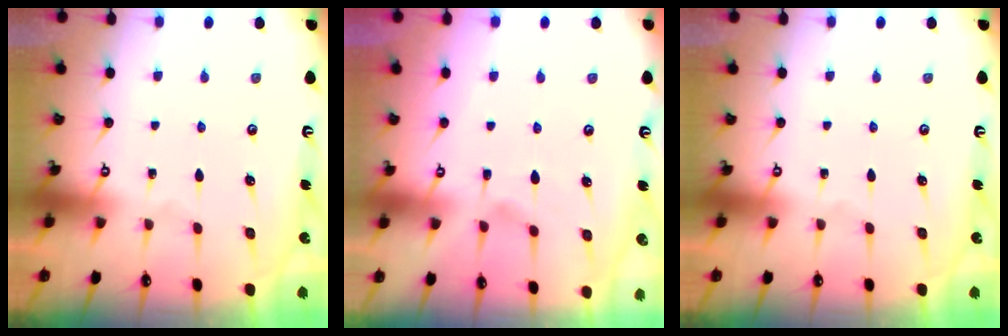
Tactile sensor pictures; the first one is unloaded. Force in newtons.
{"total": 2.9, "press": 2.6, "slide": 1.2}
{"total": 0.0}